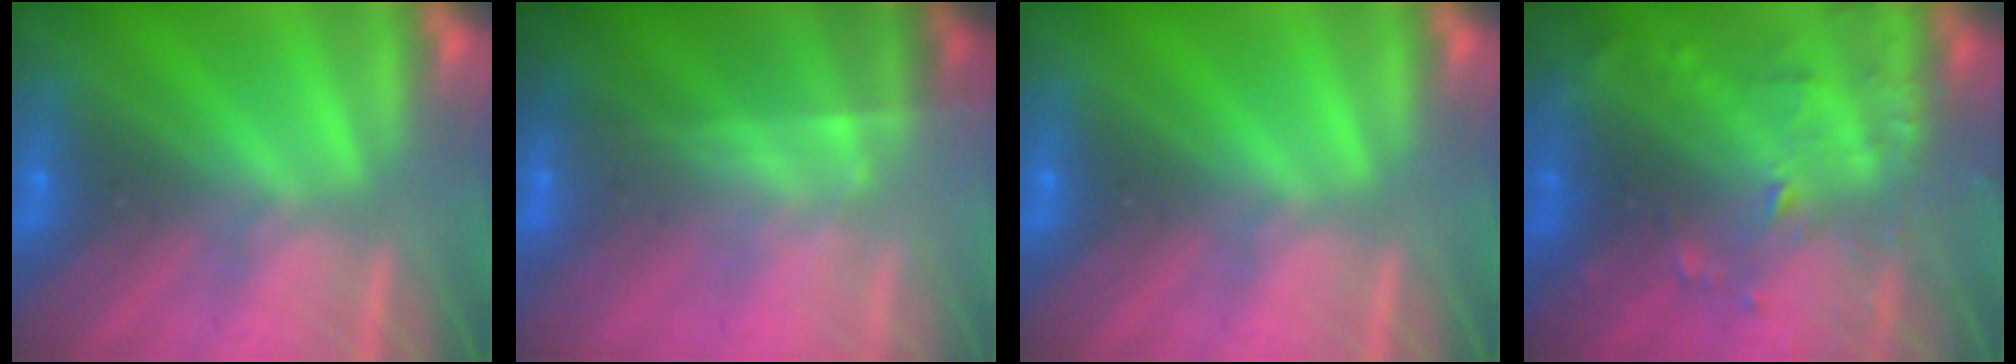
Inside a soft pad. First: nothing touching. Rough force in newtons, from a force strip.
{"total": 1.8}
{"total": 0.0}
{"total": 7.4}